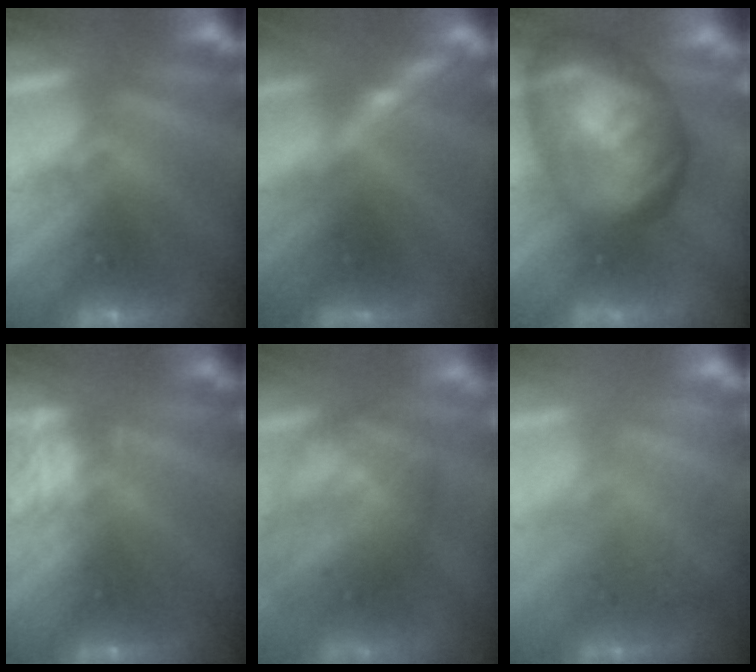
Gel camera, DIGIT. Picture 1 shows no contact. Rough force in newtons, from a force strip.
{"total": 2.0}
{"total": 7.3}
{"total": 4.5}
{"total": 7.3}
{"total": 2.5}